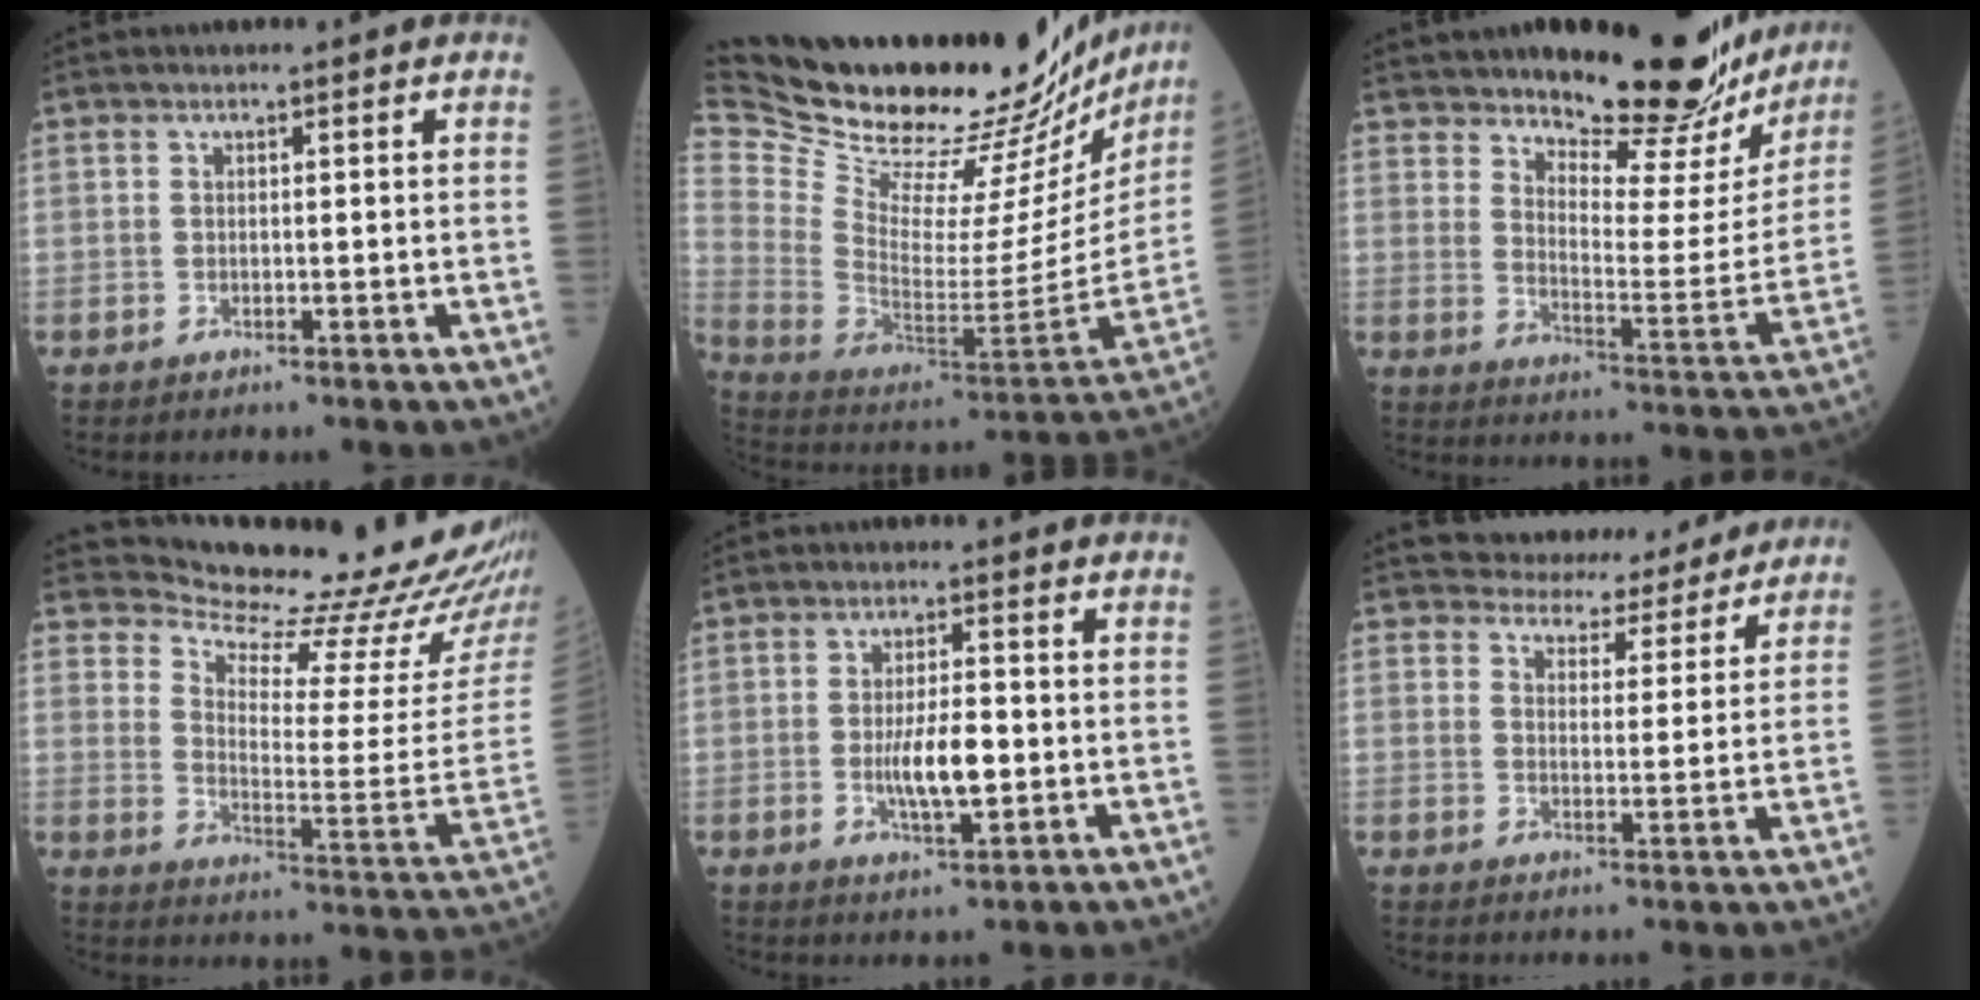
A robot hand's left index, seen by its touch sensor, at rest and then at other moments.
{"total": 39.0, "force": [33.3, 8.7, 18.2], "torque": [-0.329, -0.086, 0.469]}
{"total": 20.5, "force": [18.1, 4.8, 8.4], "torque": [-0.109, -0.062, 0.236]}
{"total": 18.6, "force": [18.2, -1.0, 3.9], "torque": [-0.075, -0.123, 0.235]}
{"total": 6.3, "force": [-0.9, 1.7, 6.0], "torque": [-0.117, -0.005, -0.015]}
{"total": 10.7, "force": [10.2, 3.0, 1.1], "torque": [-0.001, 0.003, 0.122]}